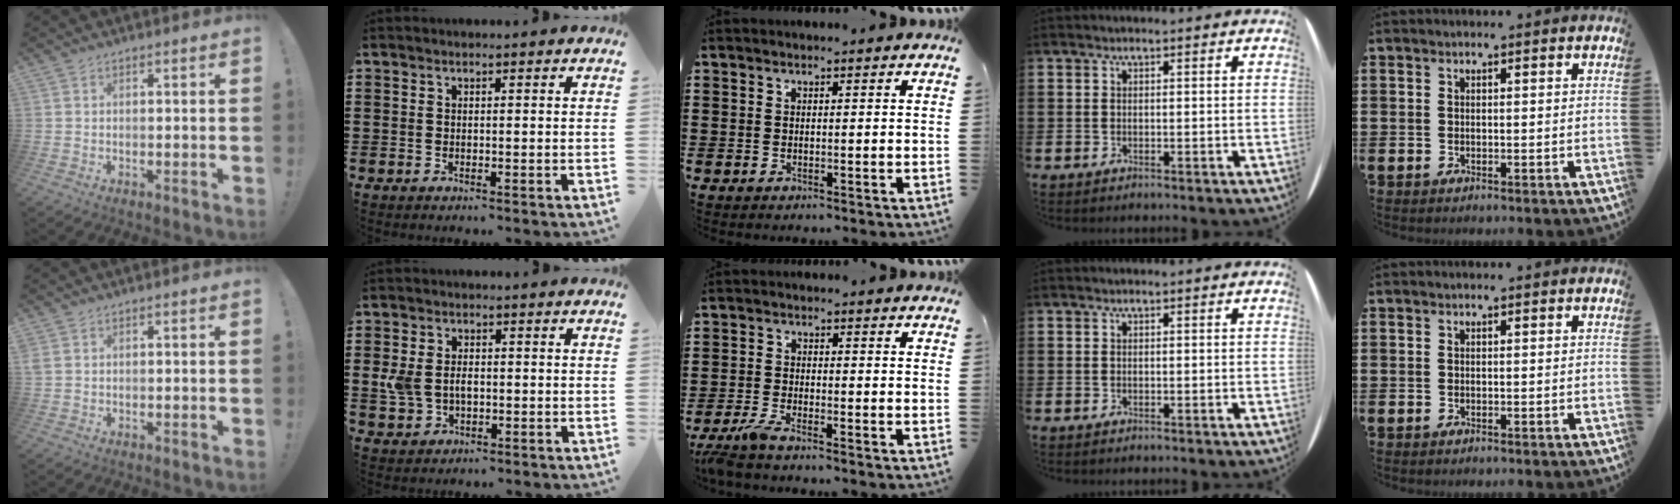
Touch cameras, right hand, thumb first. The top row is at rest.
{"thumb": {"total": 1.2, "force": [0.5, 0.6, 0.9], "torque": [-0.019, 0.002, 0.010]}, "index": {"total": 4.0, "force": [-0.2, 2.9, 2.7], "torque": [-0.077, 0.002, -0.012]}, "middle": {"total": 2.9, "force": [-2.3, 0.1, 1.8], "torque": [-0.052, -0.009, -0.051]}}